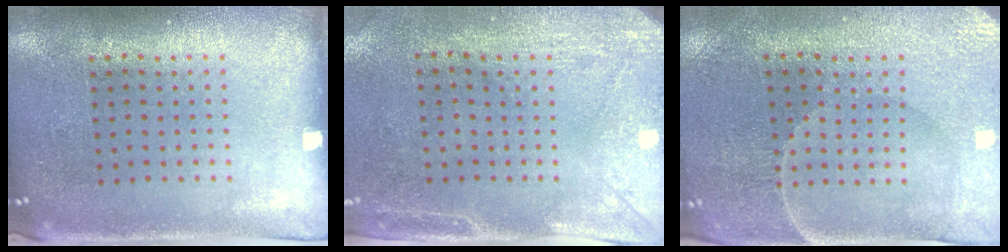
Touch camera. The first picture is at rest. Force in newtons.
{"total": 2.9, "press": 2.3, "slide": 1.8}
{"total": 1.3, "press": 1.2, "slide": 0.3}